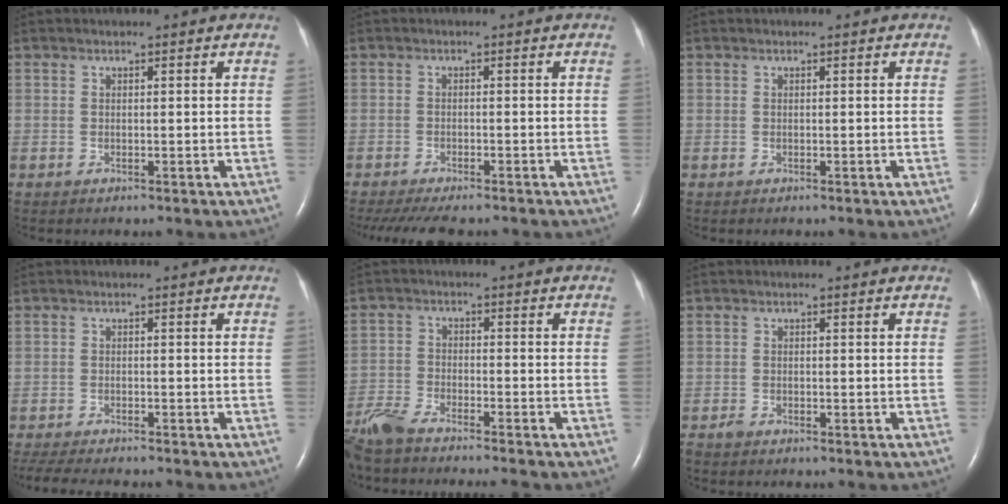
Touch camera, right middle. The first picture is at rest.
{"total": 9.8, "force": [-8.4, 2.0, 4.6], "torque": [-0.070, -0.014, -0.119]}
{"total": 0.0}
{"total": 9.5, "force": [-8.4, 1.3, 4.3], "torque": [-0.068, -0.013, -0.126]}
{"total": 11.4, "force": [-10.1, 1.0, 5.3], "torque": [-0.099, -0.024, -0.168]}
{"total": 0.9, "force": [-0.8, 0.3, 0.2], "torque": [-0.010, 0.000, -0.016]}